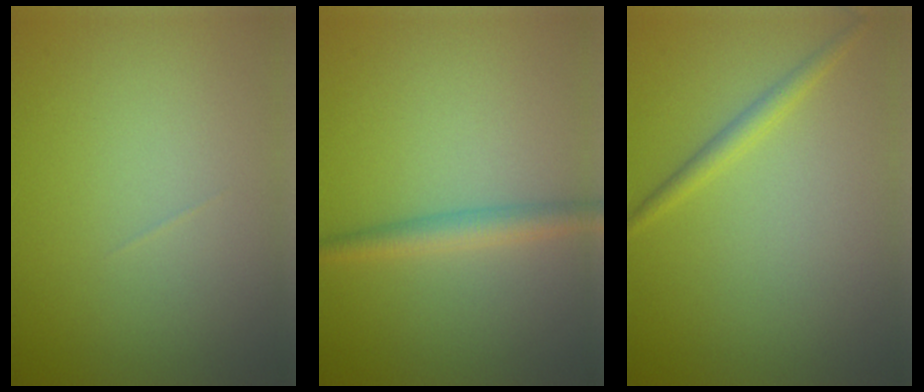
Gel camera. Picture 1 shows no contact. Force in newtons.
{"total": 2.4, "press": 2.4, "slide": 0.1}
{"total": 1.5, "press": 1.5, "slide": 0.1}